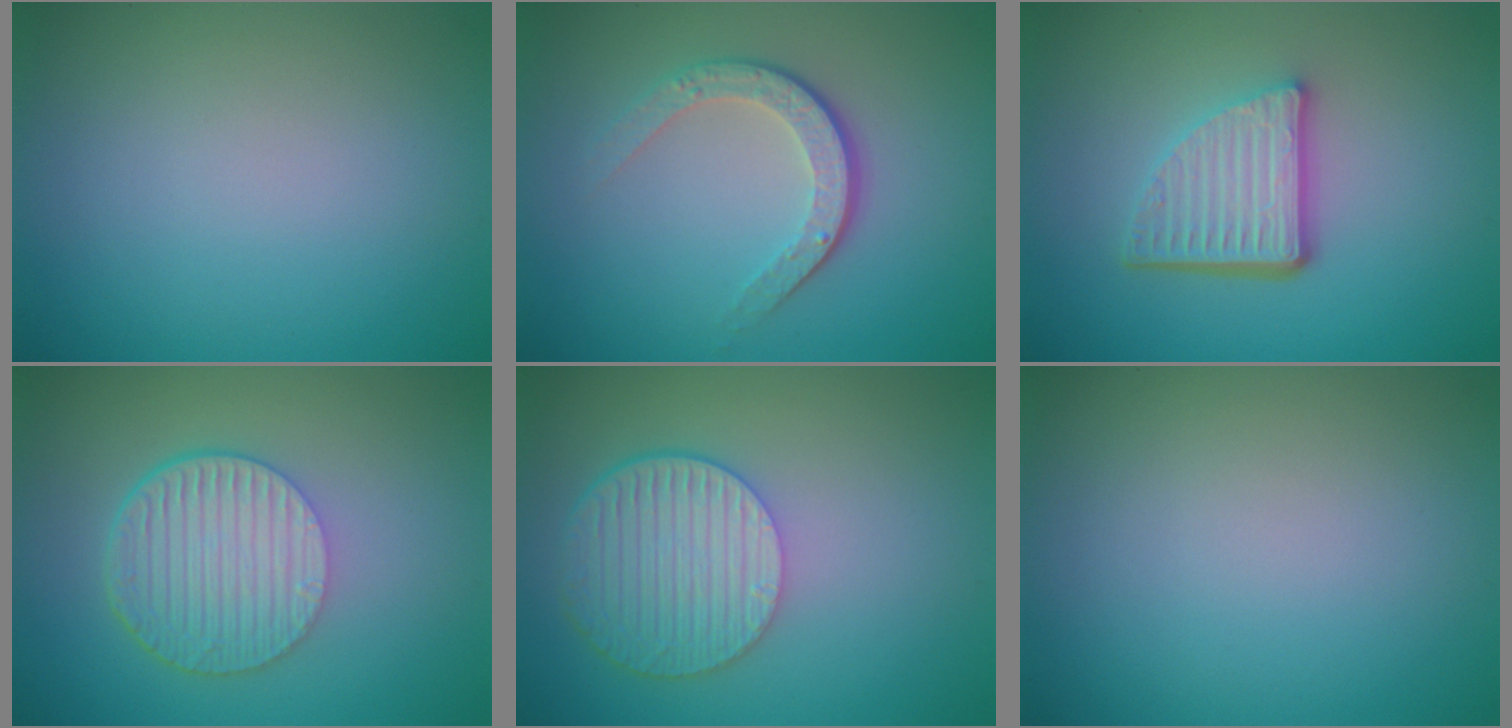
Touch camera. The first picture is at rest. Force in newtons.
{"total": 3.7, "press": 2.6, "slide": 2.6}
{"total": 5.1, "press": 3.6, "slide": 3.6}
{"total": 6.1, "press": 4.1, "slide": 4.5}
{"total": 6.1, "press": 4.5, "slide": 4.0}
{"total": 0.0}